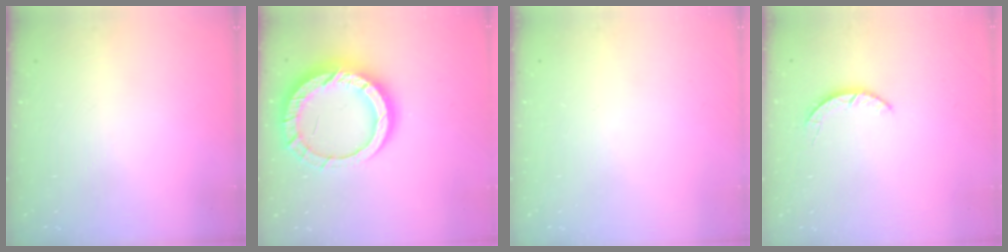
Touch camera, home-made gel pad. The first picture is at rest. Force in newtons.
{"total": 18.4, "press": 18.3, "slide": 1.7}
{"total": 0.0}
{"total": 2.2, "press": 2.2, "slide": 0.4}